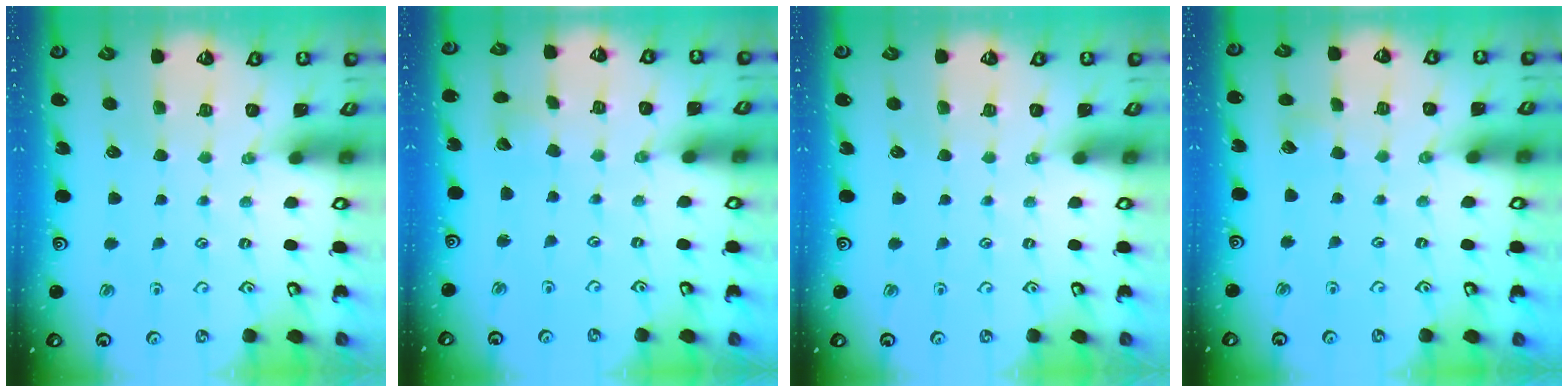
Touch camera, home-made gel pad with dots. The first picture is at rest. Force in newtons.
{"total": 2.9, "press": 2.9, "slide": 0.3}
{"total": 0.0}
{"total": 2.7, "press": 2.7, "slide": 0.3}